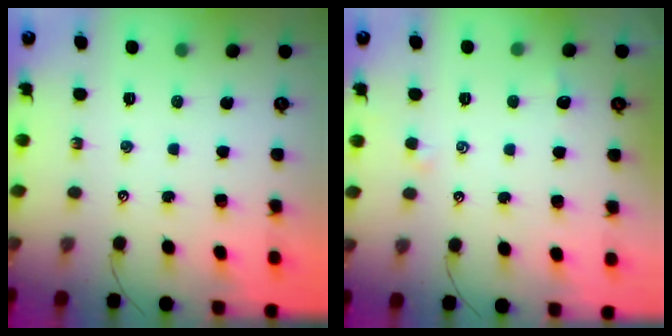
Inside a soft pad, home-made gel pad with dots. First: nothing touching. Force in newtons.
{"total": 1.0, "press": 0.8, "slide": 0.5}